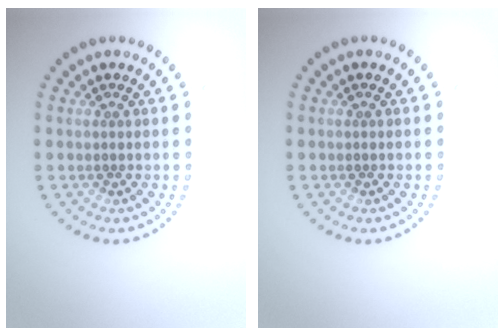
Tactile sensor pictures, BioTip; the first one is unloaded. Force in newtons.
{"total": 0.0}